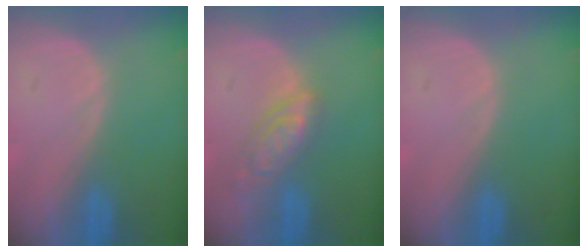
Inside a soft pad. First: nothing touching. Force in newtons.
{"total": 6.0, "press": 5.1, "slide": 3.0}
{"total": 0.0}